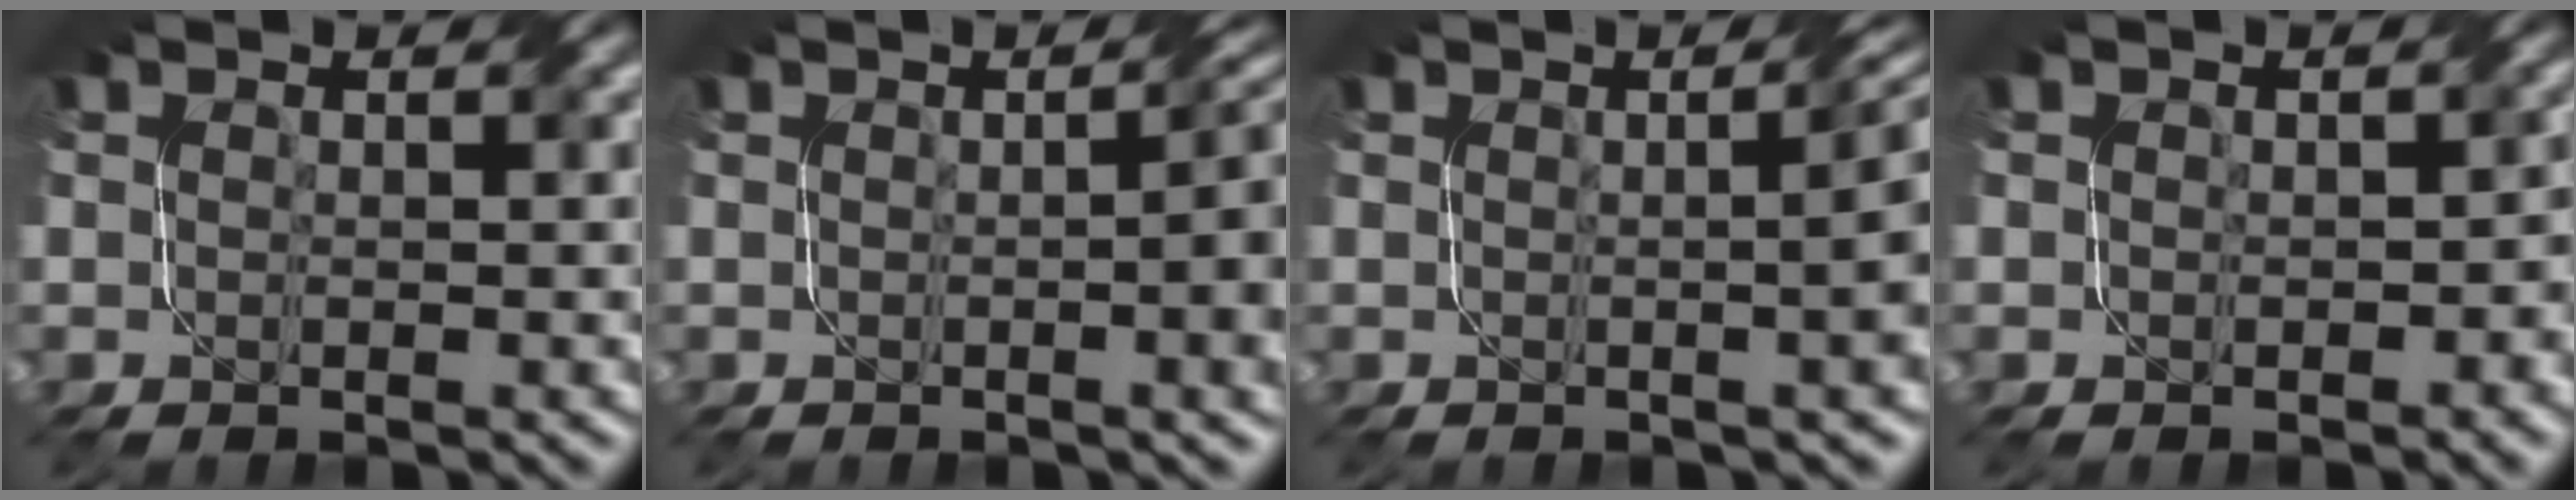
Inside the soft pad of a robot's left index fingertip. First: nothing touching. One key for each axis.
{"total": 7.6, "fx": -0.1, "fy": 2.9, "fz": 7.0, "tx": -0.041, "ty": 0.015, "tz": -0.005}
{"total": 8.3, "fx": 0.5, "fy": 3.6, "fz": 7.5, "tx": -0.028, "ty": 0.032, "tz": -0.007}
{"total": 2.3, "fx": -0.2, "fy": 1.8, "fz": 1.4, "tx": -0.011, "ty": -0.005, "tz": -0.005}